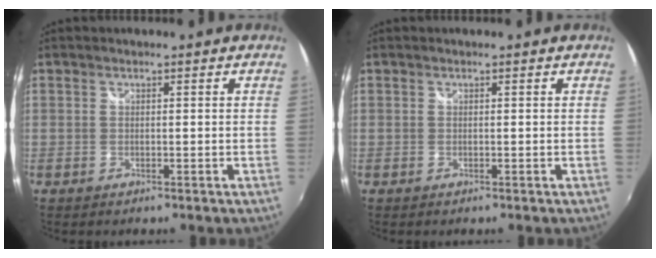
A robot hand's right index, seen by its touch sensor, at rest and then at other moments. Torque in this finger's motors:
{"motor_torque": [0.00, 0.00, 0.00, 0.00]}